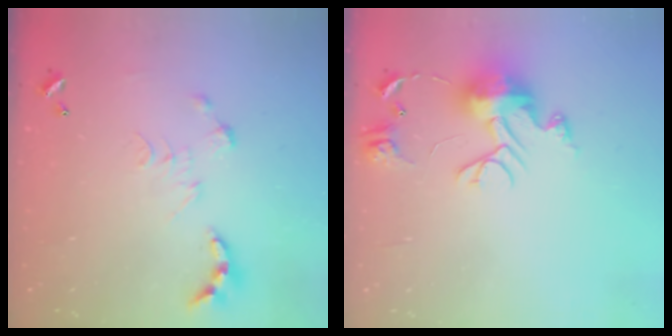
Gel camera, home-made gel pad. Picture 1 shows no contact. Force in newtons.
{"total": 11.3, "press": 11.3, "slide": 0.9}